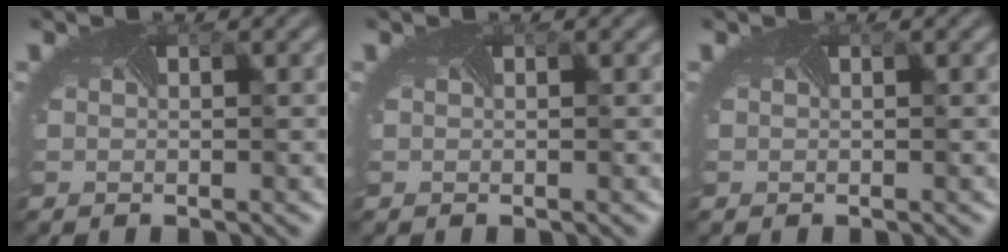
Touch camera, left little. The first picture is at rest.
{"total": 0.0}
{"total": 0.0}